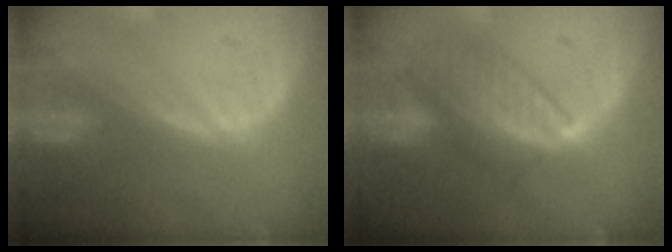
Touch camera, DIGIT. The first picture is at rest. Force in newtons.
{"total": 8.3, "press": 7.1, "slide": 4.3}